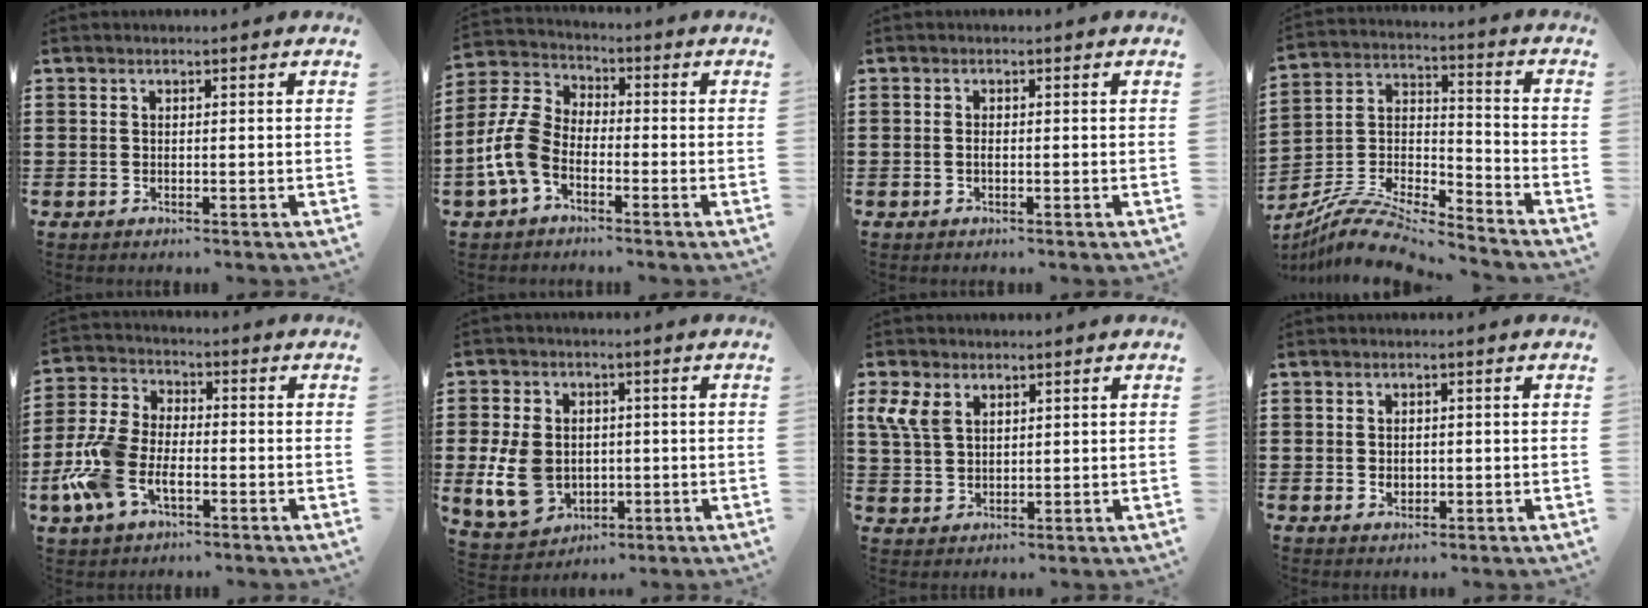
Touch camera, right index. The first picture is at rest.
{"total": 7.5, "force": [-3.4, 4.4, 5.1], "torque": [-0.148, -0.005, -0.076]}
{"total": 0.6, "force": [-0.2, 0.2, 0.6], "torque": [-0.012, -0.002, -0.003]}
{"total": 9.7, "force": [-8.7, 1.9, 3.9], "torque": [-0.080, 0.012, -0.174]}
{"total": 8.7, "force": [-3.6, 4.9, 6.2], "torque": [-0.168, -0.005, -0.073]}
{"total": 9.4, "force": [-1.2, 7.4, 5.7], "torque": [-0.150, 0.013, -0.023]}
{"total": 5.0, "force": [2.4, 3.2, 2.9], "torque": [-0.078, 0.006, 0.044]}
{"total": 1.3, "force": [0.0, 1.1, 0.7], "torque": [-0.015, 0.007, -0.001]}